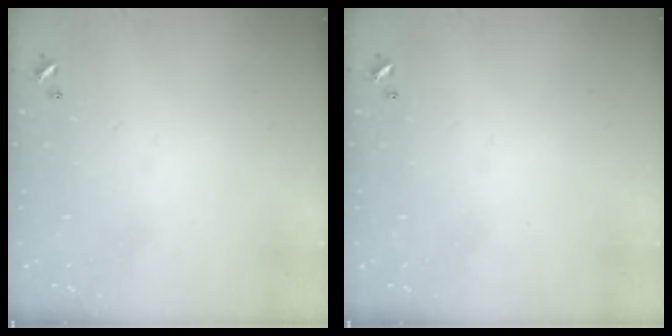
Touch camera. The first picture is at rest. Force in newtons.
{"total": 0.0}